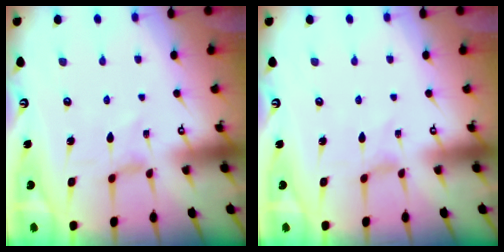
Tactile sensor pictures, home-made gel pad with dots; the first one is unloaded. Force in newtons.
{"total": 0.0}